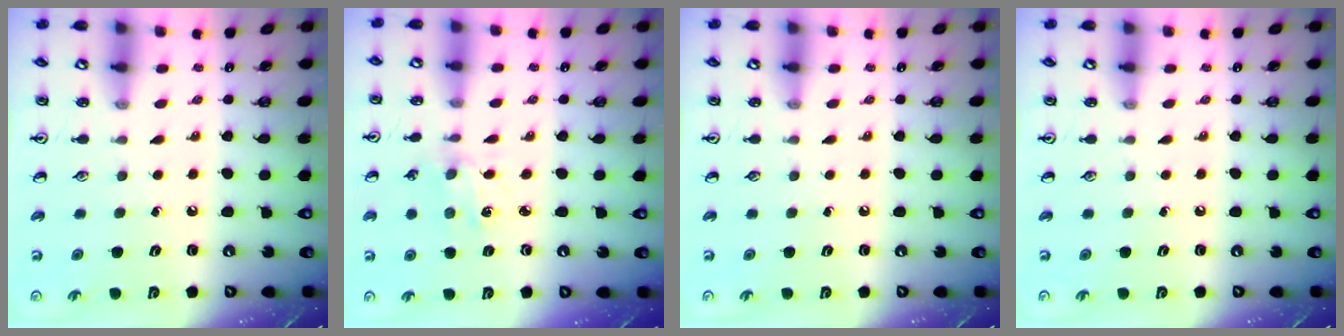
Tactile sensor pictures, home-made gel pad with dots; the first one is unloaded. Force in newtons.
{"total": 0.8, "press": 0.7, "slide": 0.2}
{"total": 0.0}
{"total": 0.0}